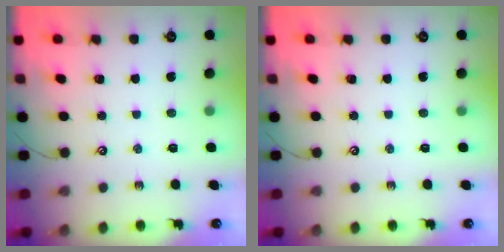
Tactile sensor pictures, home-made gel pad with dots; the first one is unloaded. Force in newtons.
{"total": 0.0}